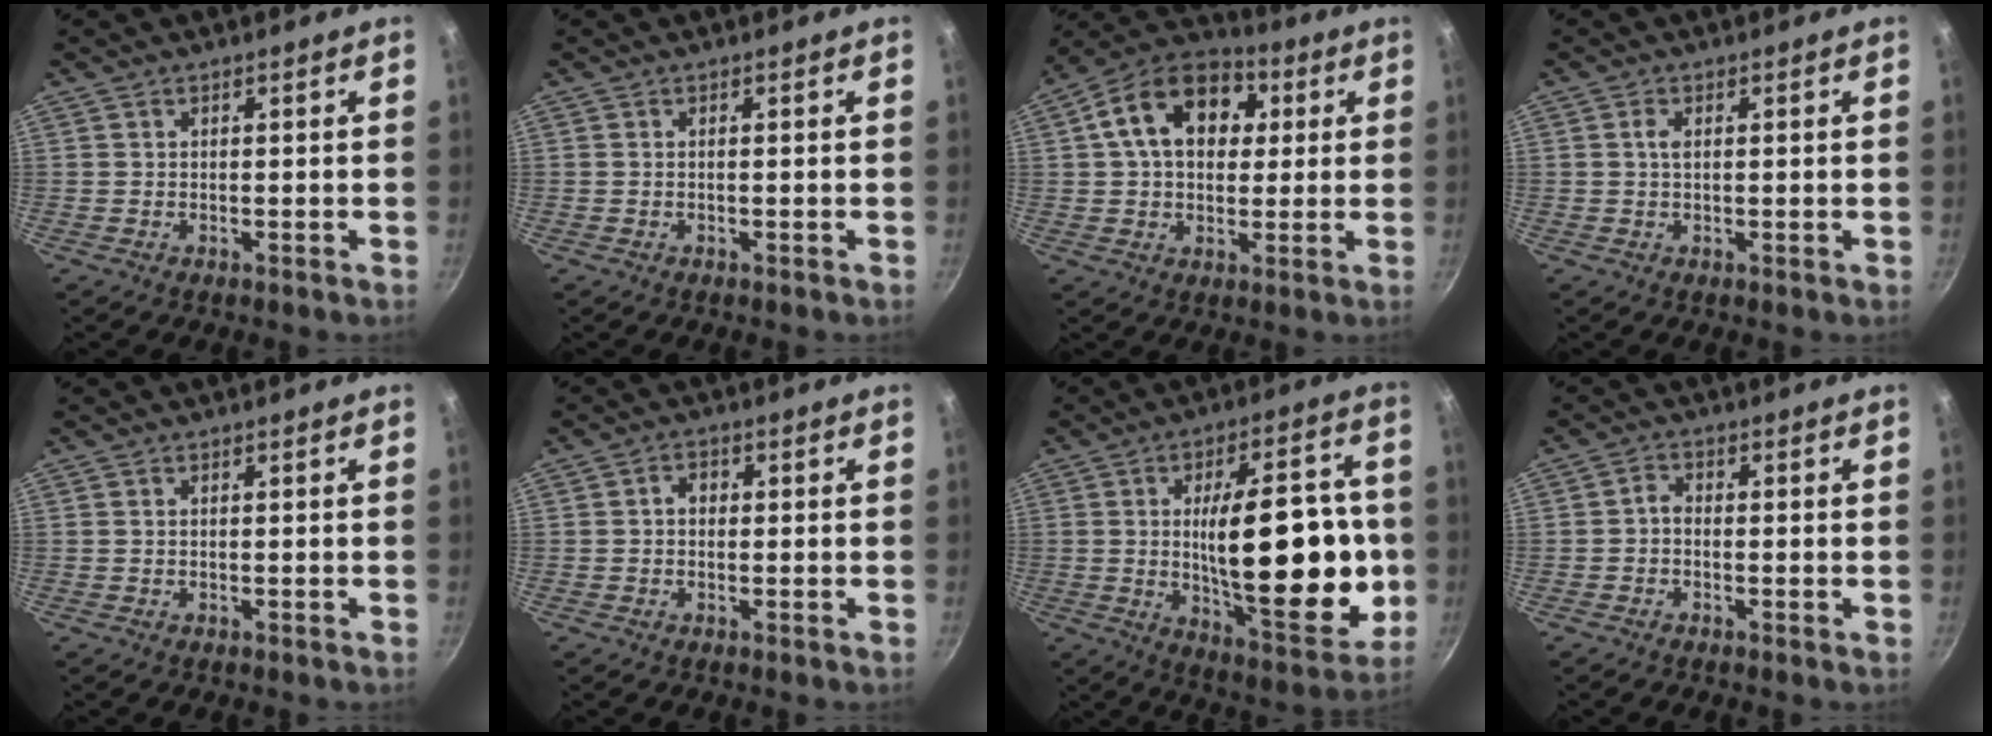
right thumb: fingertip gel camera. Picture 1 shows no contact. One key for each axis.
{"total": 0.0}
{"total": 16.5, "fx": 4.0, "fy": 11.7, "fz": 11.0, "tx": -0.157, "ty": 0.022, "tz": 0.048}
{"total": 1.5, "fx": 0.3, "fy": 0.6, "fz": 1.3, "tx": -0.027, "ty": 0.002, "tz": 0.004}
{"total": 0.0}
{"total": 2.4, "fx": 0.1, "fy": 2.0, "fz": 1.4, "tx": -0.013, "ty": 0.008, "tz": -0.001}
{"total": 26.9, "fx": -1.3, "fy": 11.0, "fz": 24.5, "tx": -0.323, "ty": -0.005, "tz": -0.007}
{"total": 2.0, "fx": -0.8, "fy": 1.1, "fz": 1.4, "tx": -0.033, "ty": 0.008, "tz": -0.023}